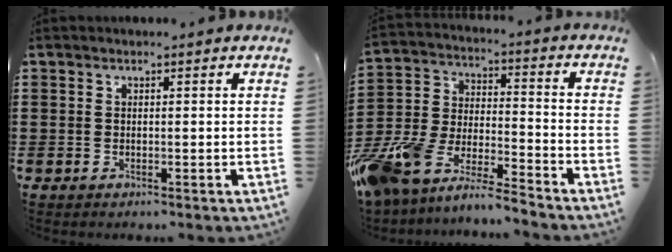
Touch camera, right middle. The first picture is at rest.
{"total": 9.5, "force": [-9.1, 1.8, 2.4], "torque": [-0.071, 0.012, -0.186]}